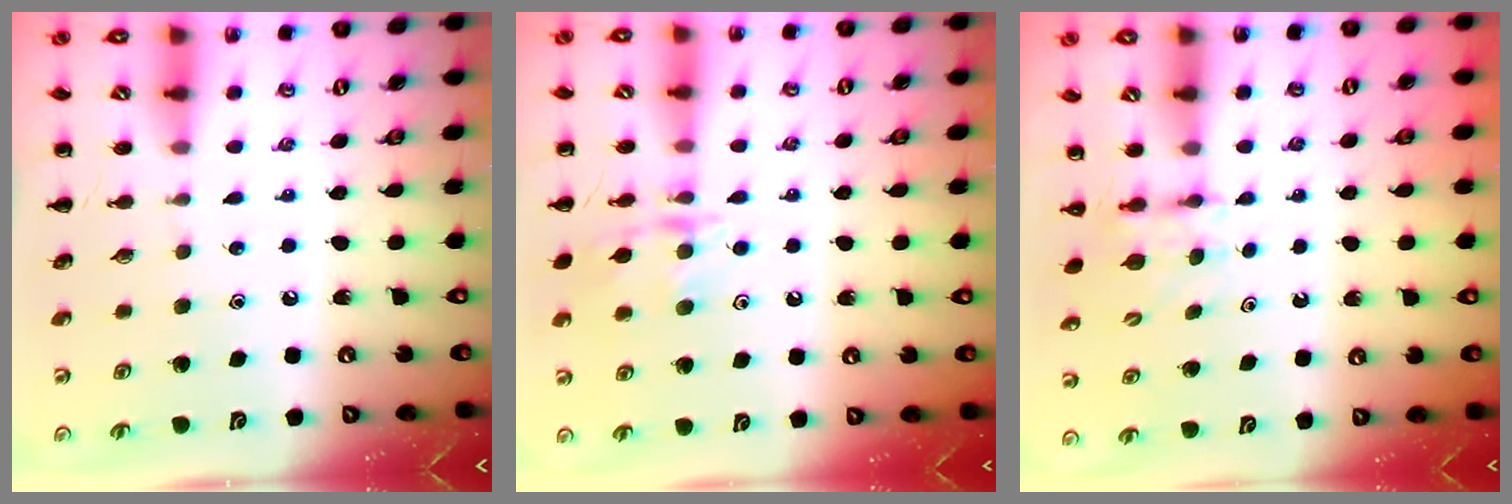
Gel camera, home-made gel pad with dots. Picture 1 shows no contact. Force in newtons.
{"total": 12.0, "press": 12.0, "slide": 0.6}
{"total": 3.4, "press": 3.1, "slide": 1.4}